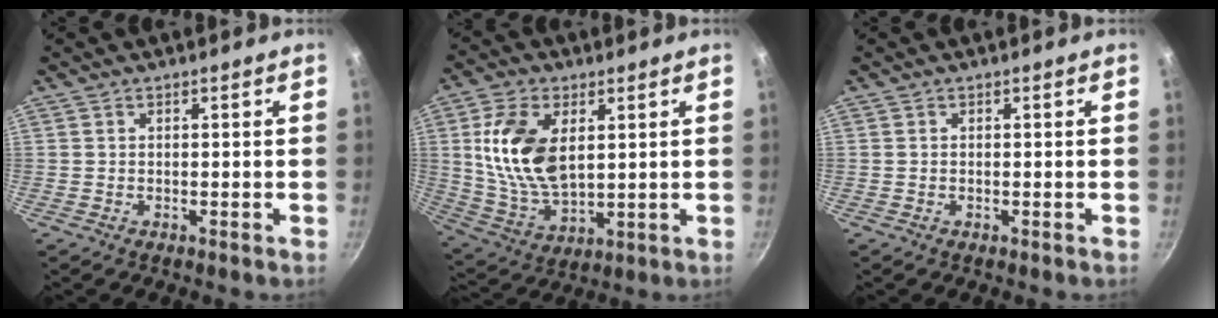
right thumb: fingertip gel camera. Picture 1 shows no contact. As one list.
[{"total": 14.9, "force": [3.5, 8.6, 11.7], "torque": [-0.211, -0.017, 0.076]}, {"total": 0.0}]